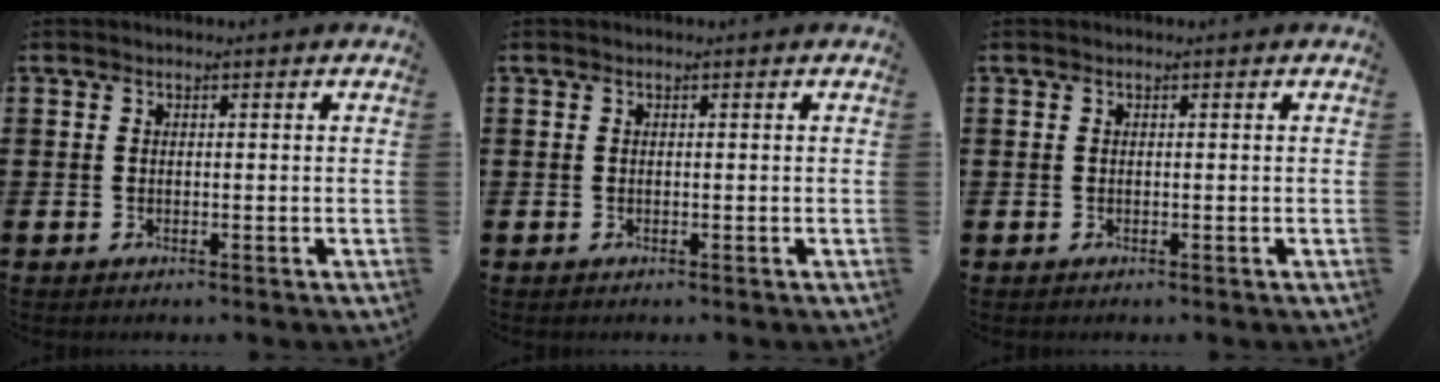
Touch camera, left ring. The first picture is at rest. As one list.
[{"total": 0.0}, {"total": 0.0}]